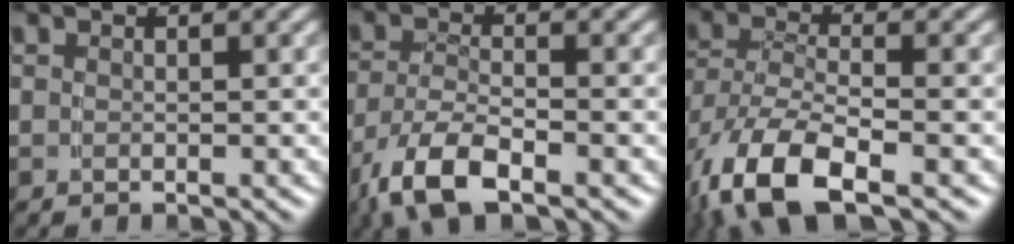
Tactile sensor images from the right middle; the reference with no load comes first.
{"total": 5.5, "force": [-2.9, 2.4, 4.0], "torque": [-0.091, -0.029, -0.035]}
{"total": 7.6, "force": [-4.2, 3.3, 5.4], "torque": [-0.133, -0.054, -0.038]}